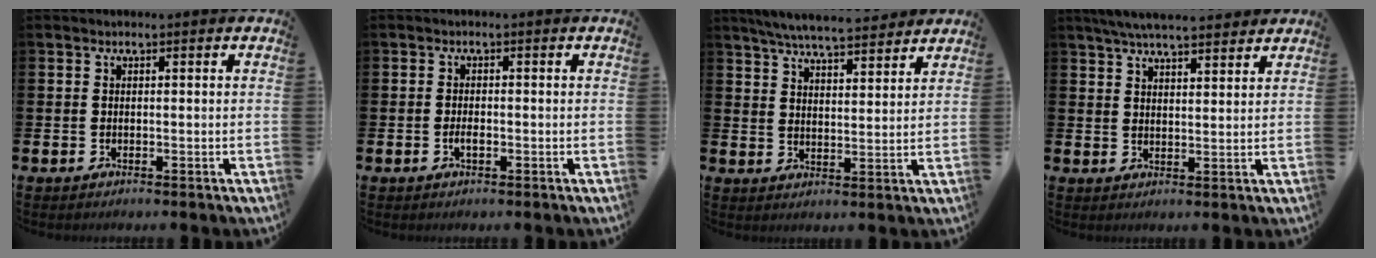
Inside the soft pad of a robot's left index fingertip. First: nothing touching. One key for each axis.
{"total": 1.4, "fx": -0.4, "fy": 0.6, "fz": 1.1, "tx": -0.027, "ty": 0.002, "tz": -0.007}
{"total": 6.4, "fx": 6.1, "fy": 0.6, "fz": 1.6, "tx": -0.048, "ty": -0.031, "tz": 0.109}
{"total": 5.6, "fx": 5.3, "fy": 0.7, "fz": 1.7, "tx": -0.045, "ty": -0.016, "tz": 0.096}